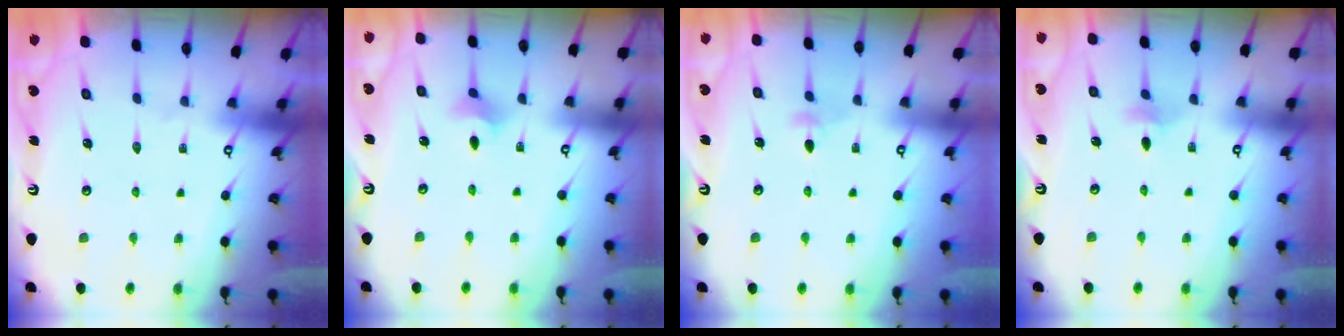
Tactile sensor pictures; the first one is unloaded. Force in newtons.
{"total": 4.6, "press": 4.5, "slide": 0.8}
{"total": 2.8, "press": 2.7, "slide": 0.8}
{"total": 2.7, "press": 2.6, "slide": 0.5}